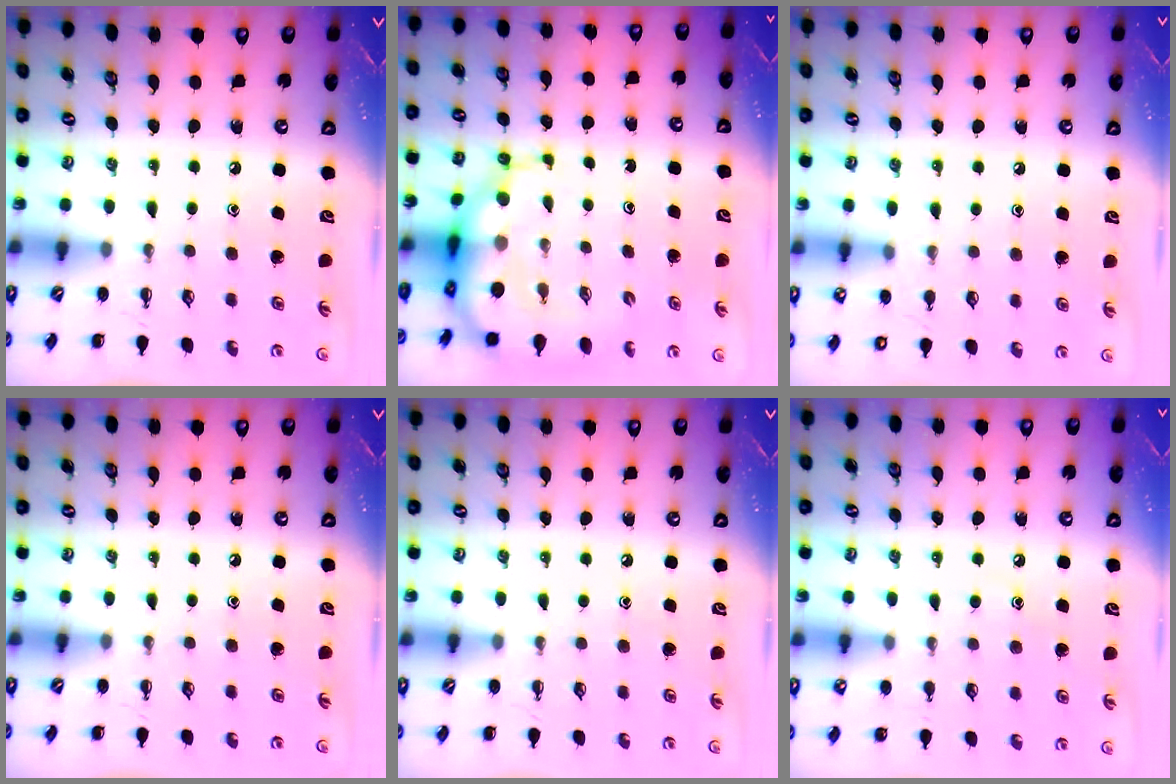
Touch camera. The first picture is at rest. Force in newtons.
{"total": 10.1, "press": 9.7, "slide": 2.9}
{"total": 5.9, "press": 5.6, "slide": 1.8}
{"total": 0.0}
{"total": 3.6, "press": 3.4, "slide": 1.1}
{"total": 7.7, "press": 7.5, "slide": 1.8}